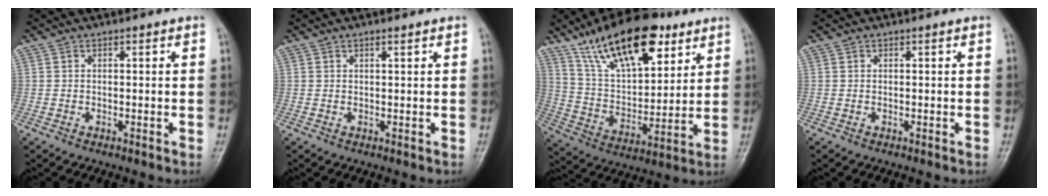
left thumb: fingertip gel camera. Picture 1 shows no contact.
{"total": 0.7, "force": [0.5, 0.1, 0.5], "torque": [-0.007, -0.001, 0.008]}
{"total": 21.0, "force": [12.7, 9.3, 14.0], "torque": [-0.198, -0.047, 0.229]}
{"total": 0.0}